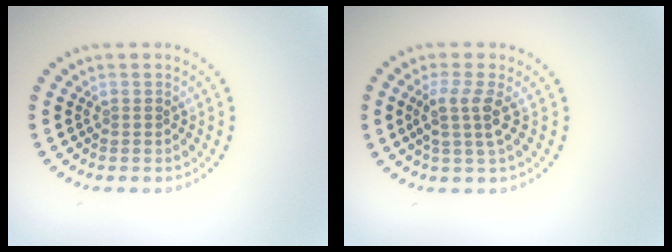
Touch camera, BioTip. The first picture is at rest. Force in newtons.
{"total": 2.7, "press": 2.1, "slide": 1.6}